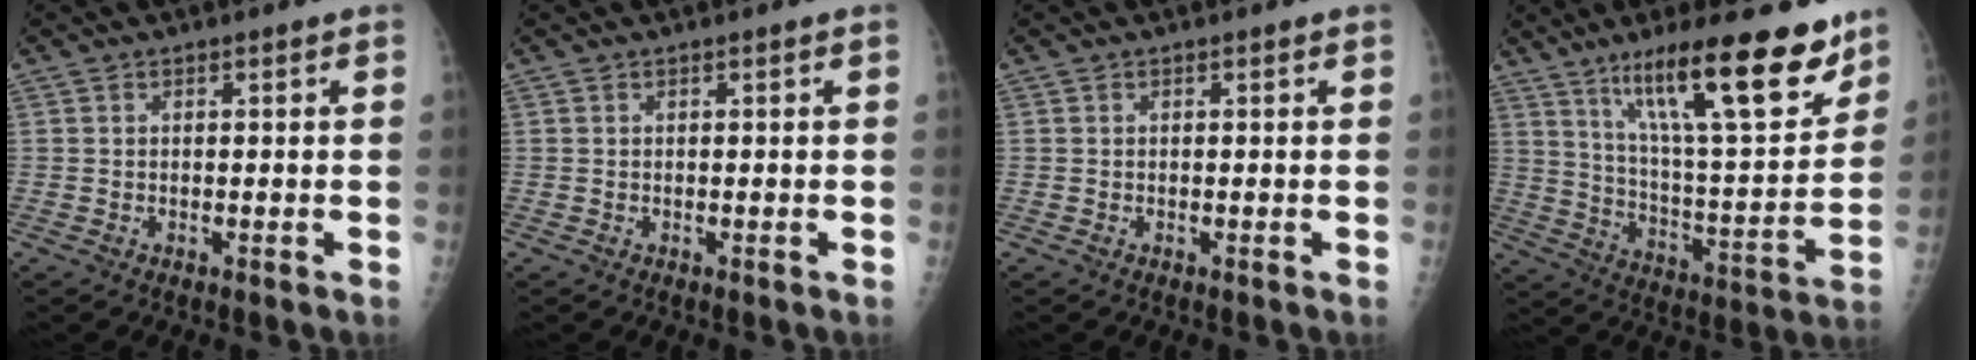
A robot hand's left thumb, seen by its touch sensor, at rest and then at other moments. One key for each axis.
{"total": 0.0}
{"total": 0.0}
{"total": 22.7, "fx": 14.5, "fy": 5.2, "fz": 16.6, "tx": -0.237, "ty": -0.068, "tz": 0.240}